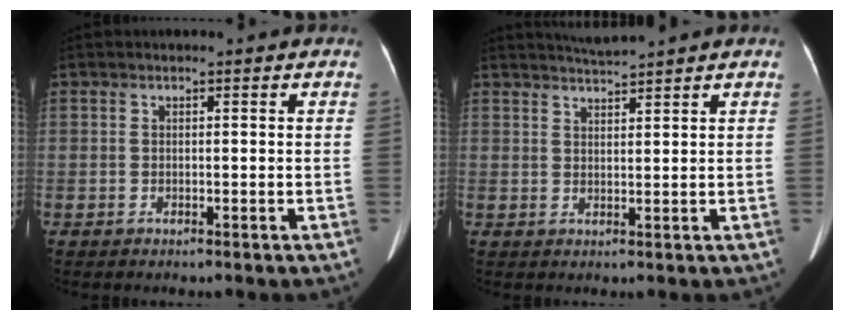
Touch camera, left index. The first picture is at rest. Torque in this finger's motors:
{"motor_torque": [0.19, -0.35, -0.02, 0.01]}